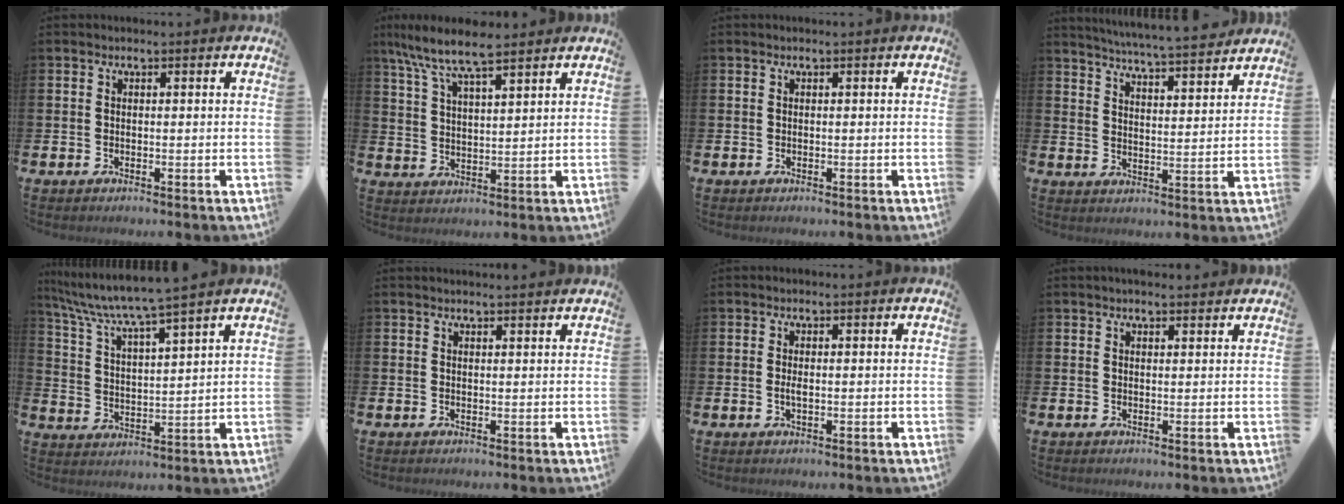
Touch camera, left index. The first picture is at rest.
{"total": 7.9, "force": [6.8, 1.5, 3.7], "torque": [-0.095, -0.022, 0.122]}
{"total": 0.0}
{"total": 5.9, "force": [5.8, -0.5, 0.9], "torque": [-0.029, -0.049, 0.099]}
{"total": 6.8, "force": [6.3, -0.5, 2.6], "torque": [-0.075, -0.042, 0.105]}
{"total": 1.1, "force": [1.1, -0.1, 0.1], "torque": [0.012, -0.010, 0.018]}
{"total": 1.3, "force": [0.0, 0.5, 1.2], "torque": [-0.017, 0.000, -0.003]}
{"total": 1.6, "force": [1.5, 0.4, 0.4], "torque": [0.005, -0.003, 0.025]}